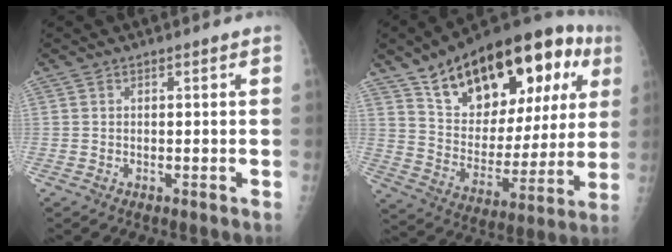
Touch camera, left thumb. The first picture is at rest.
{"total": 29.7, "force": [13.9, 14.6, 21.8], "torque": [-0.292, -0.001, 0.223]}